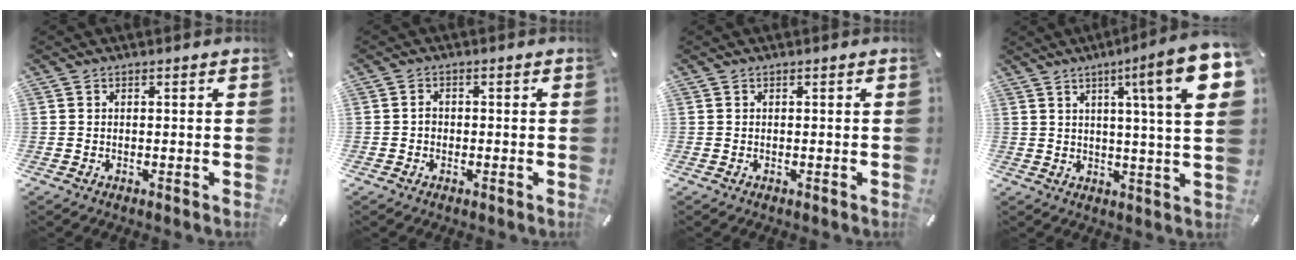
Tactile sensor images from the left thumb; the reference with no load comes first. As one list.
[{"total": 1.4, "force": [-0.3, 1.2, 0.8], "torque": [-0.016, 0.006, -0.007]}, {"total": 0.0}, {"total": 16.9, "force": [6.6, 1.4, 15.5], "torque": [-0.233, -0.032, 0.085]}]